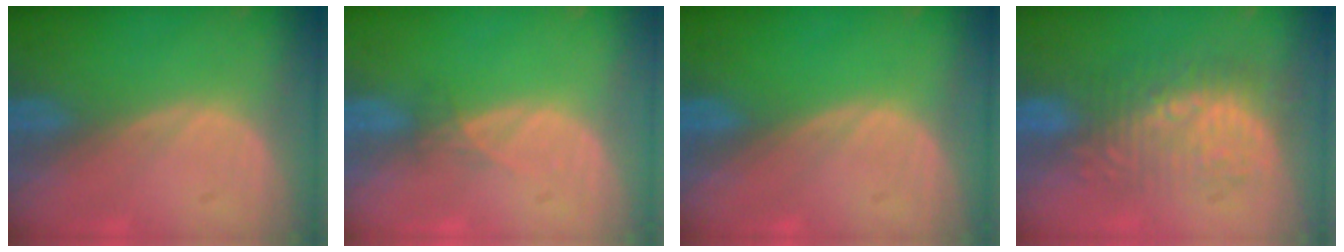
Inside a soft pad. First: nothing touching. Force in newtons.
{"total": 1.1, "press": 1.1, "slide": 0.2}
{"total": 0.0}
{"total": 9.4, "press": 8.5, "slide": 4.0}